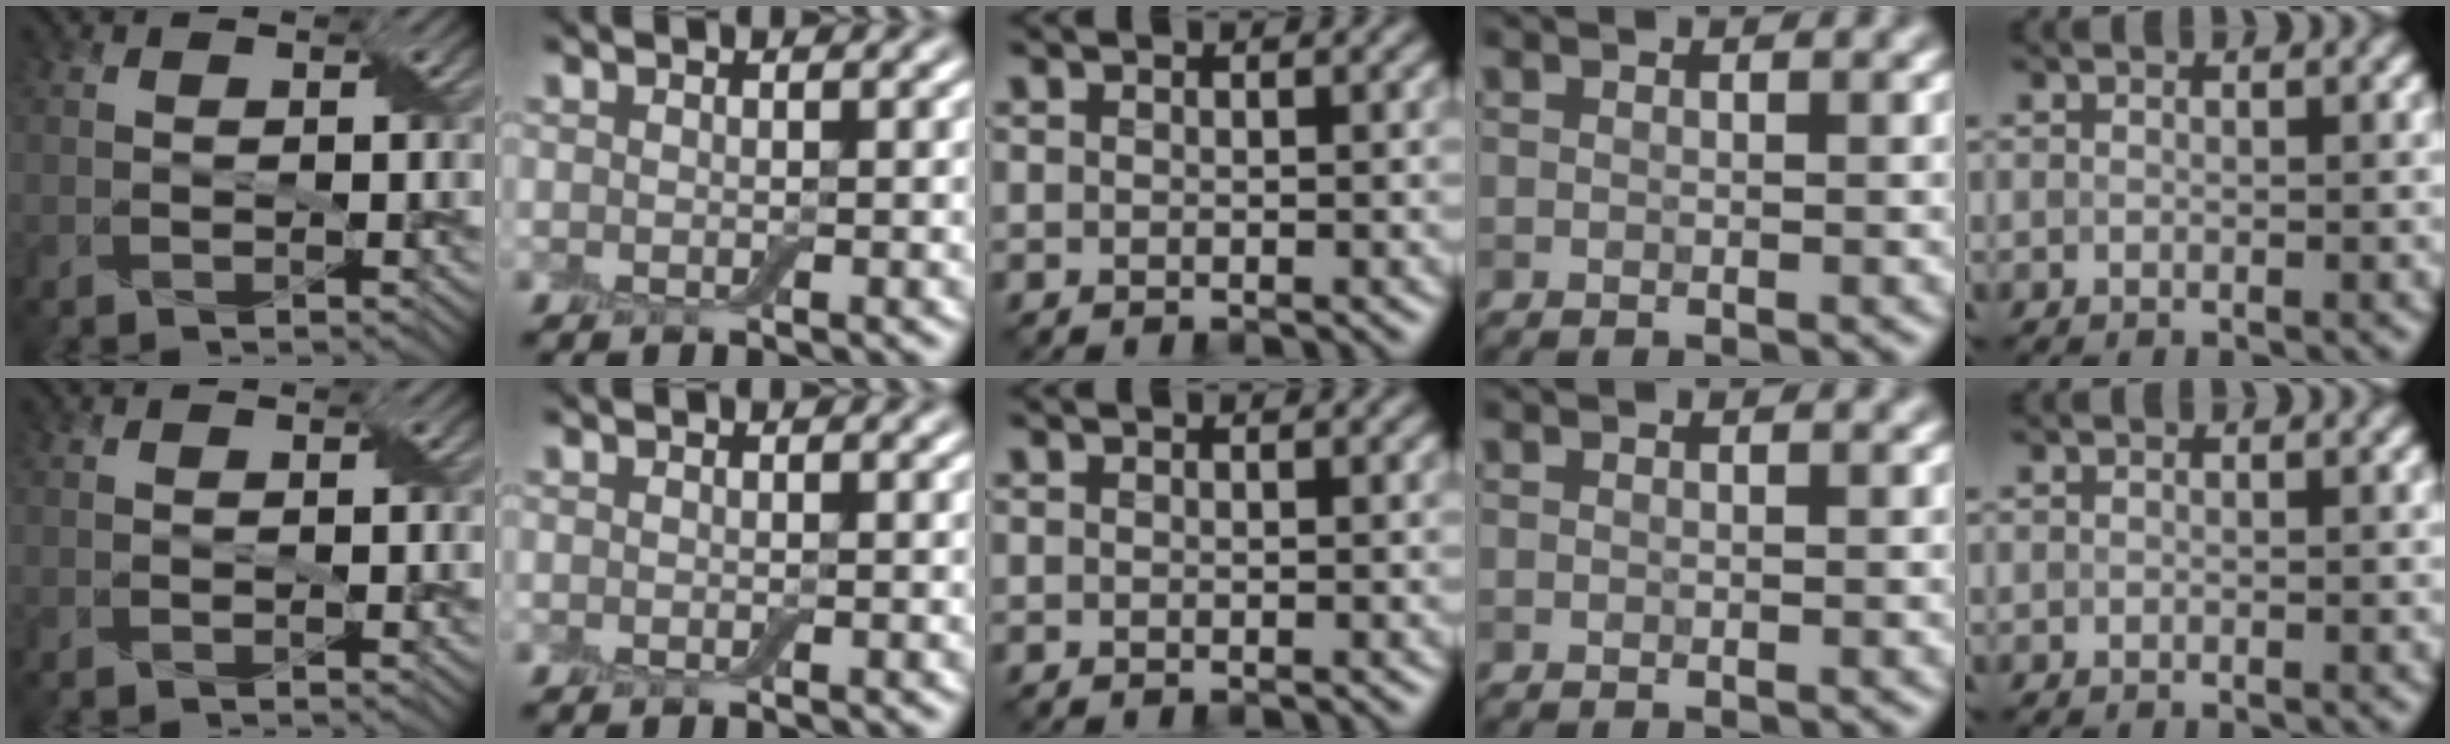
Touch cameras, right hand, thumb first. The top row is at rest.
{}